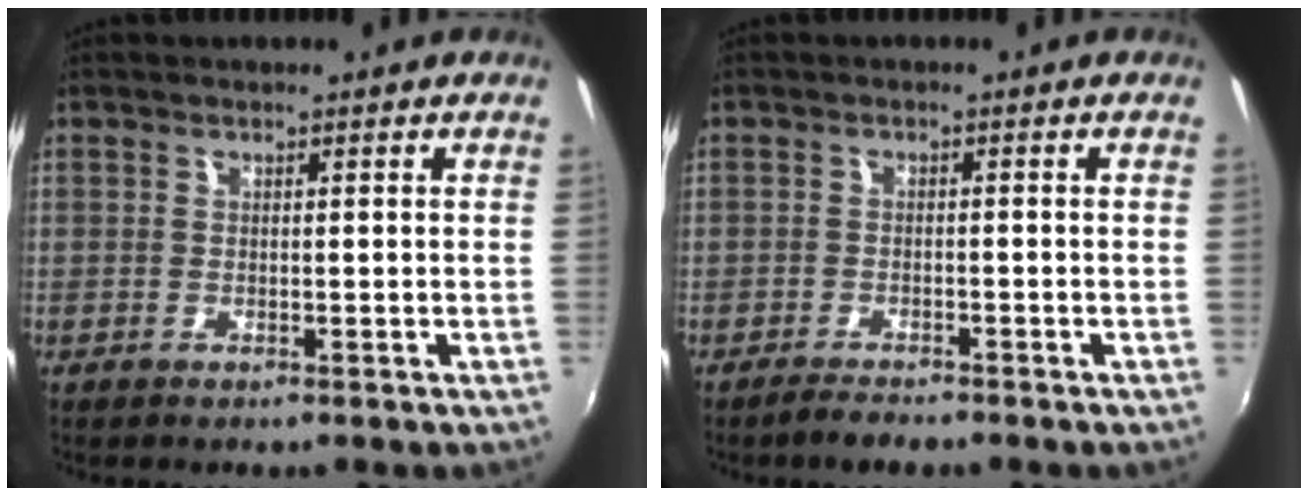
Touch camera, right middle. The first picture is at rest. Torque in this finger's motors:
{"motor_torque": [0.30, -0.29, -0.02, -0.03]}